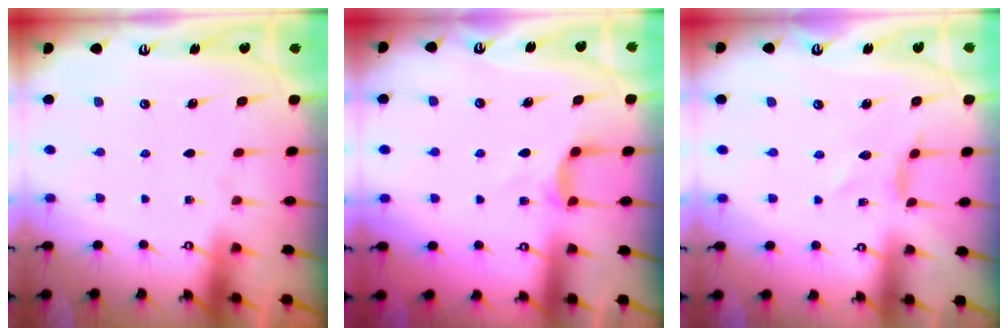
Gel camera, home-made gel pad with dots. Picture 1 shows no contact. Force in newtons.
{"total": 3.2, "press": 3.2, "slide": 0.4}
{"total": 1.7, "press": 1.7, "slide": 0.1}